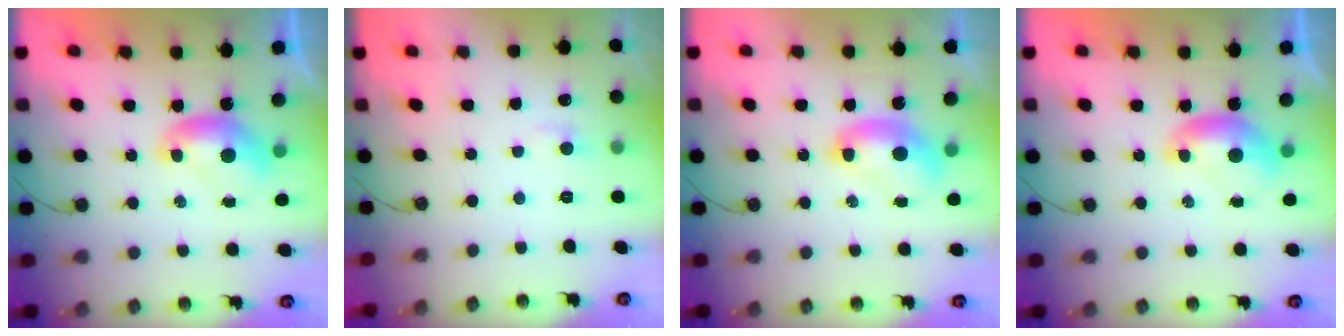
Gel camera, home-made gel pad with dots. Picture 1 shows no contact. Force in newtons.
{"total": 0.8, "press": 0.0, "slide": 0.8}
{"total": 2.5, "press": 2.5, "slide": 0.1}
{"total": 0.0}